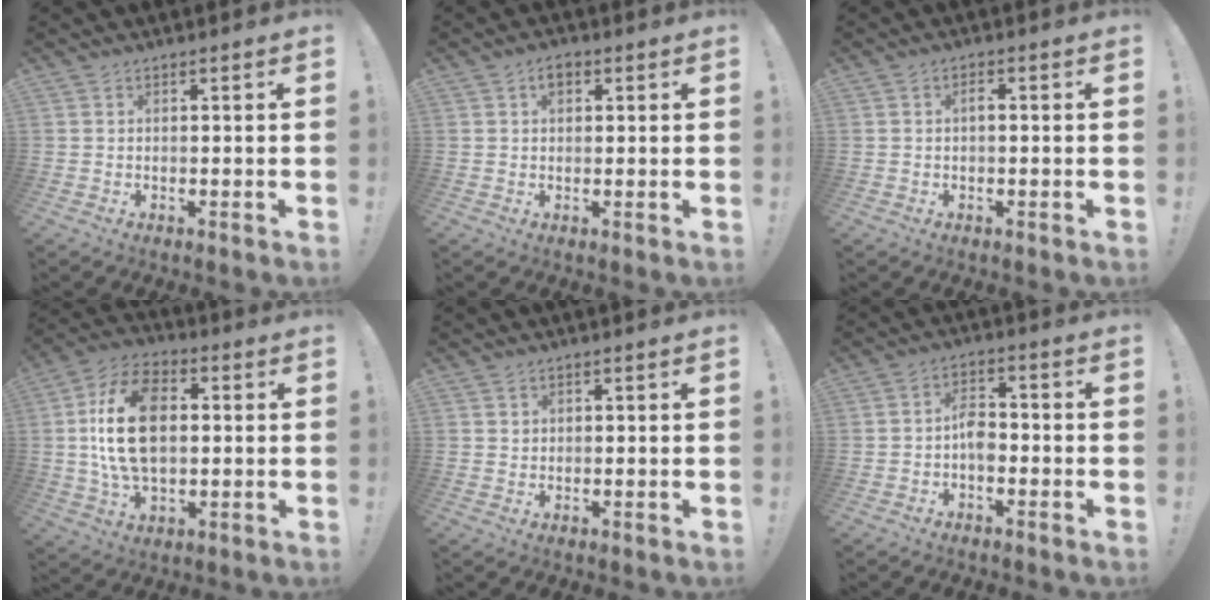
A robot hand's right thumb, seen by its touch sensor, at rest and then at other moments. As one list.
[{"total": 3.0, "force": [1.0, 1.9, 2.1], "torque": [-0.034, 0.006, 0.017]}, {"total": 1.6, "force": [-0.3, 0.7, 1.4], "torque": [-0.027, 0.006, -0.008]}, {"total": 20.0, "force": [1.2, 12.7, 15.3], "torque": [-0.291, 0.007, 0.020]}, {"total": 1.1, "force": [0.5, 0.9, 0.1], "torque": [-0.001, 0.001, 0.009]}, {"total": 5.6, "force": [-1.8, 3.5, 4.0], "torque": [-0.088, 0.009, -0.033]}]